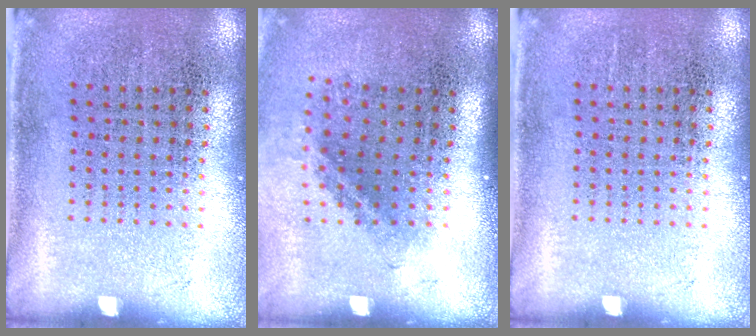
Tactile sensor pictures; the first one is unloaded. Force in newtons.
{"total": 1.5, "press": 1.0, "slide": 1.1}
{"total": 0.0}